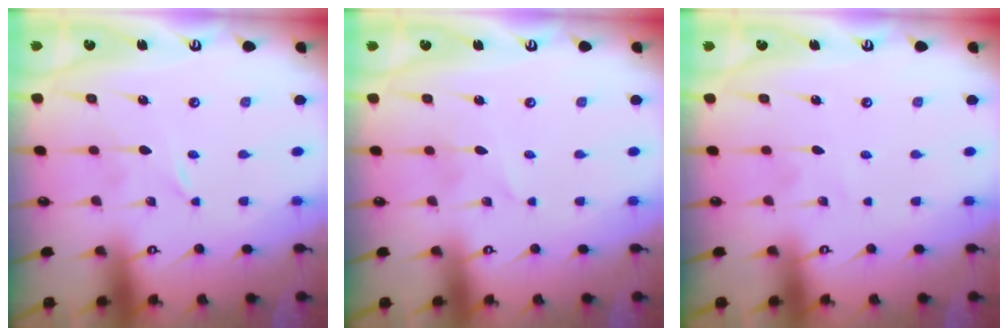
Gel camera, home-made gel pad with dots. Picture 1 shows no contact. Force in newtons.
{"total": 1.9, "press": 1.9, "slide": 0.2}
{"total": 3.7, "press": 3.6, "slide": 0.2}